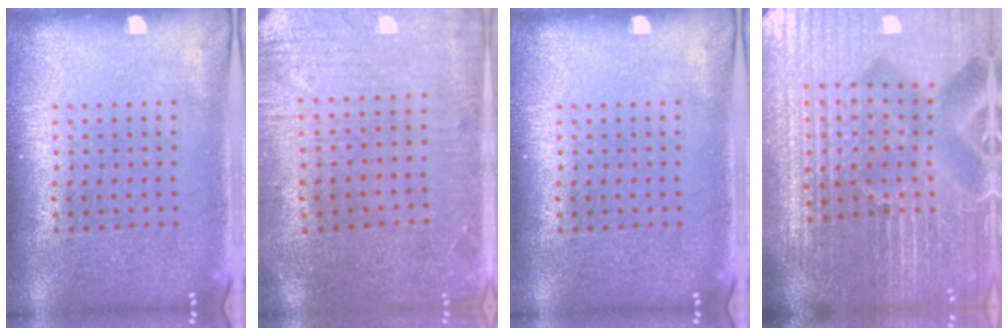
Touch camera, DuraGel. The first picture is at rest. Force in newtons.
{"total": 0.6, "press": 0.4, "slide": 0.4}
{"total": 0.0}
{"total": 6.9, "press": 6.1, "slide": 3.3}